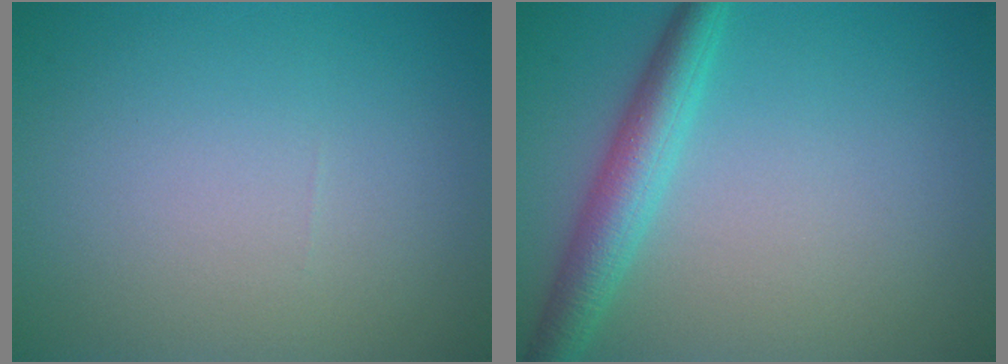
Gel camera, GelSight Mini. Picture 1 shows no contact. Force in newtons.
{"total": 4.0, "press": 4.0, "slide": 0.1}